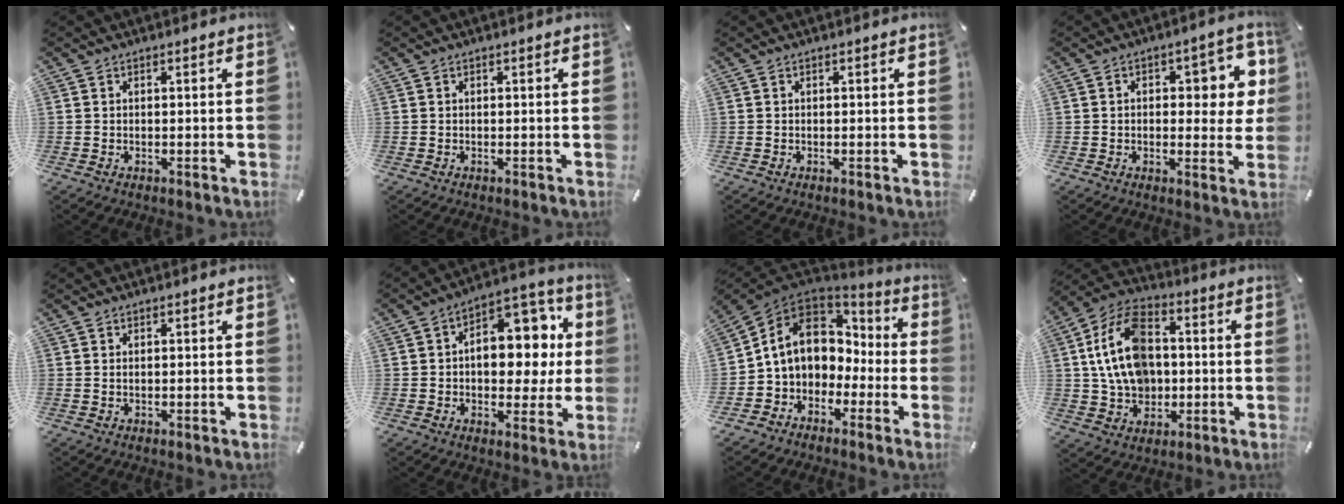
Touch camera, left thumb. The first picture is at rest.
{"total": 0.0}
{"total": 0.0}
{"total": 9.6, "force": [1.6, 5.1, 8.0], "torque": [-0.094, -0.005, 0.019]}
{"total": 0.5, "force": [0.2, 0.1, 0.5], "torque": [-0.010, -0.002, 0.004]}
{"total": 14.5, "force": [2.0, 9.7, 10.6], "torque": [-0.128, -0.014, 0.037]}
{"total": 10.6, "force": [0.5, 9.5, 4.7], "torque": [-0.102, 0.009, 0.017]}
{"total": 15.6, "force": [0.8, 11.7, 10.4], "torque": [-0.232, 0.019, 0.017]}